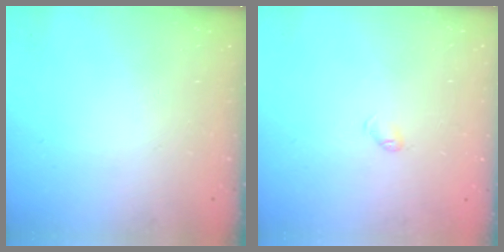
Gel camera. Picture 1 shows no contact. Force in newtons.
{"total": 2.9, "press": 2.8, "slide": 0.5}